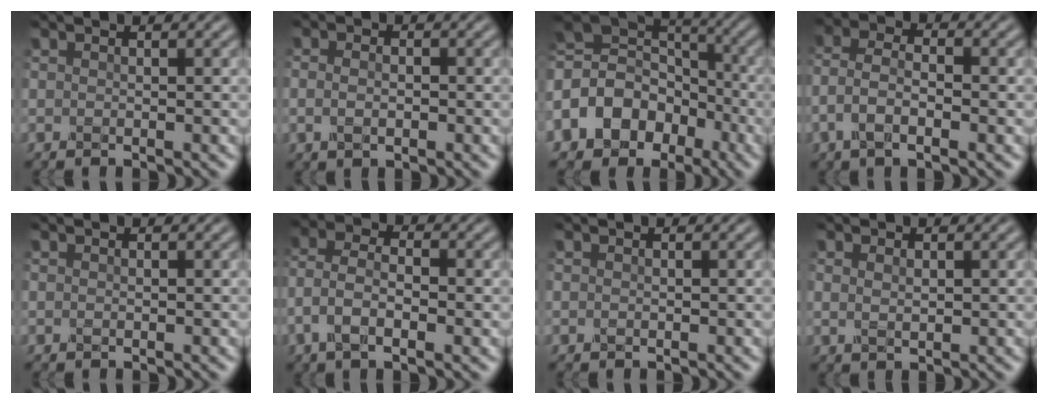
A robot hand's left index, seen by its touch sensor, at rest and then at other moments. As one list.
[{"total": 2.1, "force": [-0.2, 1.4, 1.5], "torque": [-0.020, 0.004, -0.010]}, {"total": 9.8, "force": [-3.2, 7.9, 4.8], "torque": [-0.123, 0.012, -0.077]}, {"total": 4.1, "force": [-1.5, 1.9, 3.4], "torque": [-0.069, 0.009, -0.037]}, {"total": 0.0}, {"total": 4.6, "force": [-1.4, 2.3, 3.7], "torque": [-0.076, 0.011, -0.036]}, {"total": 0.0}, {"total": 1.1, "force": [0.5, 0.7, 0.8], "torque": [-0.016, 0.002, 0.009]}]